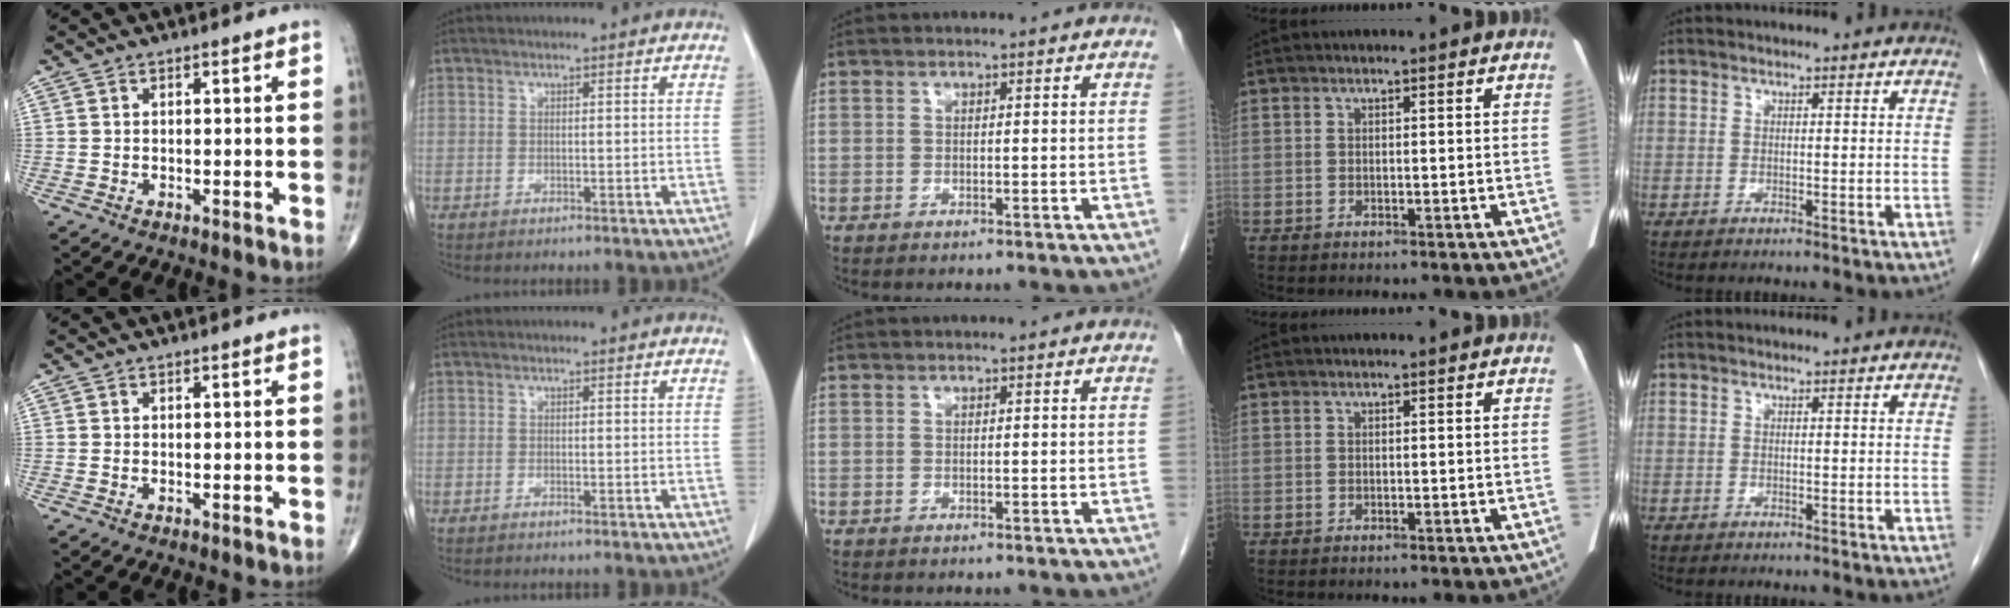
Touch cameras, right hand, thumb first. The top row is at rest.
{}